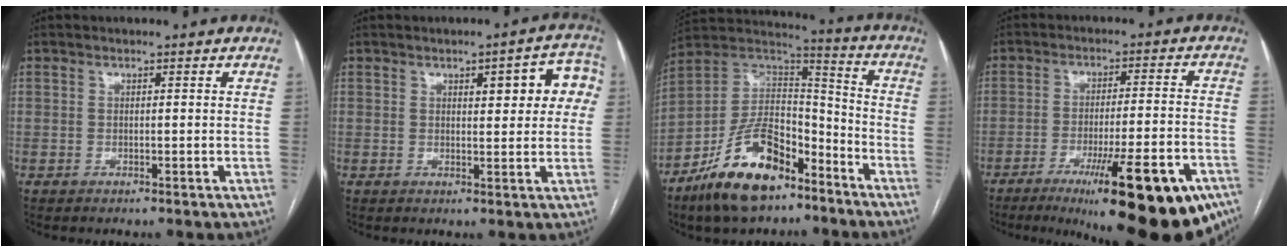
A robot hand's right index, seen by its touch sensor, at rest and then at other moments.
{"total": 7.5, "force": [2.1, 2.4, 6.8], "torque": [-0.069, 0.020, 0.020]}
{"total": 17.5, "force": [-11.1, 7.8, 11.1], "torque": [-0.209, 0.024, -0.194]}
{"total": 22.7, "force": [-14.8, 3.6, 16.8], "torque": [-0.154, 0.008, -0.209]}